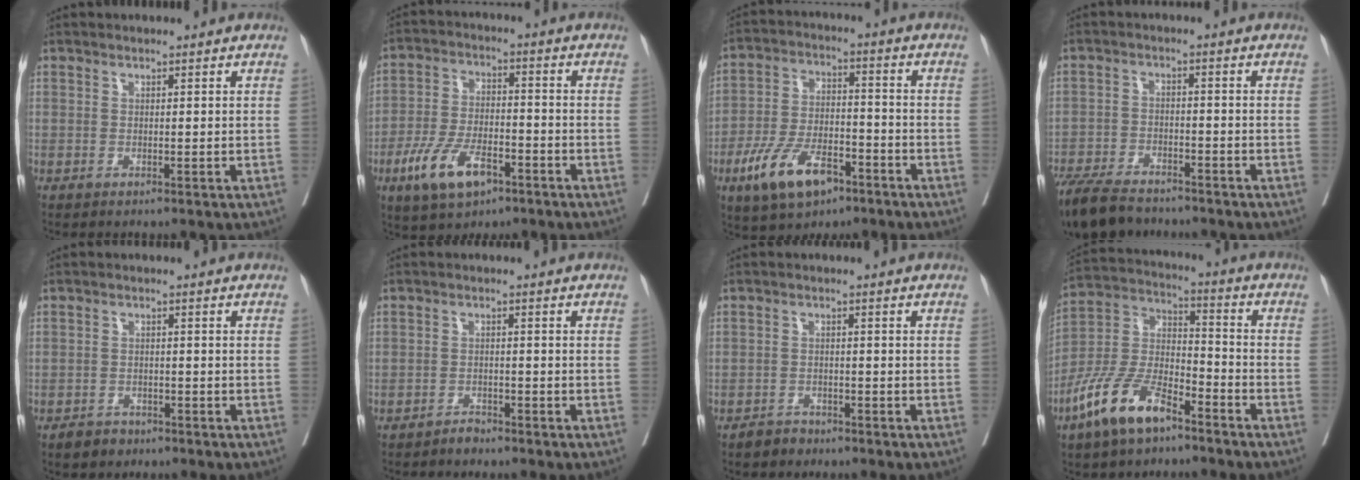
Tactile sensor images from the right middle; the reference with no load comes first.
{"total": 10.1, "force": [-5.4, 4.3, 7.4], "torque": [-0.156, -0.001, -0.096]}
{"total": 11.6, "force": [-6.6, 5.1, 8.1], "torque": [-0.163, 0.001, -0.117]}
{"total": 10.0, "force": [-8.6, 2.9, 4.2], "torque": [-0.074, -0.021, -0.145]}
{"total": 2.5, "force": [-1.9, 1.6, 0.5], "torque": [-0.014, 0.004, -0.027]}
{"total": 1.6, "force": [-1.5, 0.4, 0.2], "torque": [-0.004, 0.000, -0.025]}
{"total": 2.1, "force": [-1.8, 1.1, 0.2], "torque": [-0.011, 0.003, -0.030]}
{"total": 13.1, "force": [-8.6, 4.8, 8.6], "torque": [-0.185, -0.001, -0.171]}